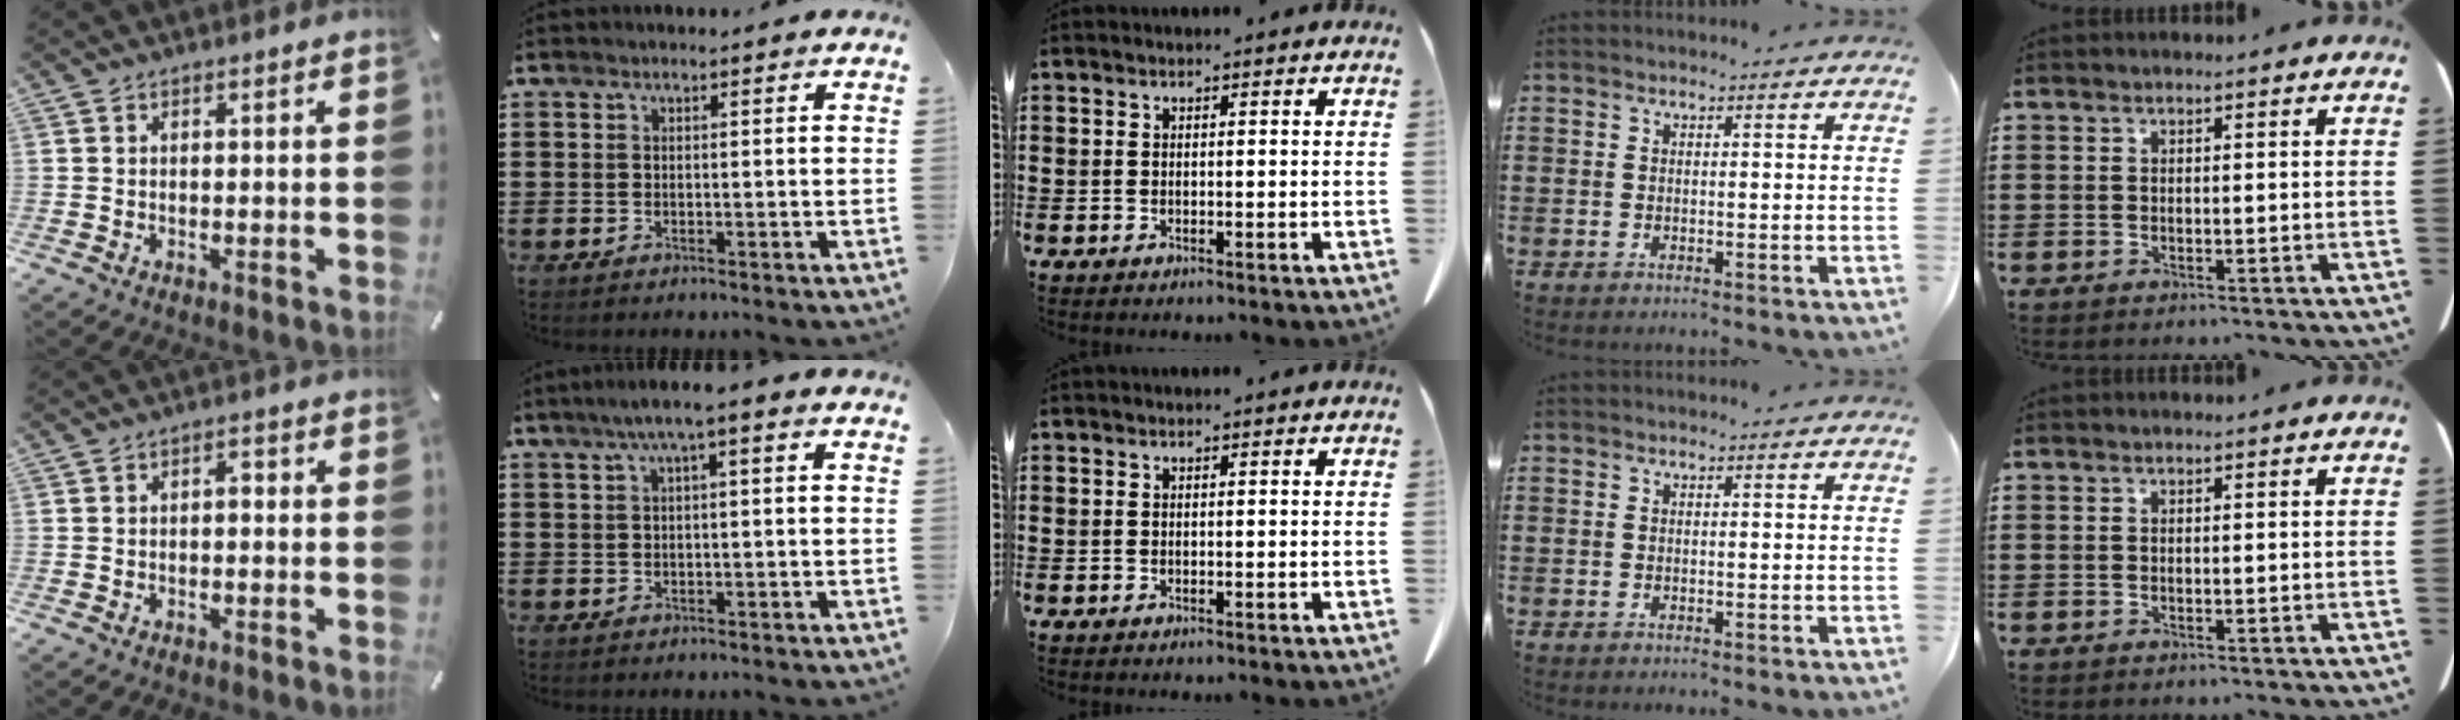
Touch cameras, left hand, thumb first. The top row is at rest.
{"thumb": {"total": 1.6, "force": [-0.5, 0.8, 1.2], "torque": [-0.027, 0.008, -0.013]}, "index": {"total": 3.1, "force": [0.3, 0.2, 3.0], "torque": [-0.055, 0.004, 0.000]}}